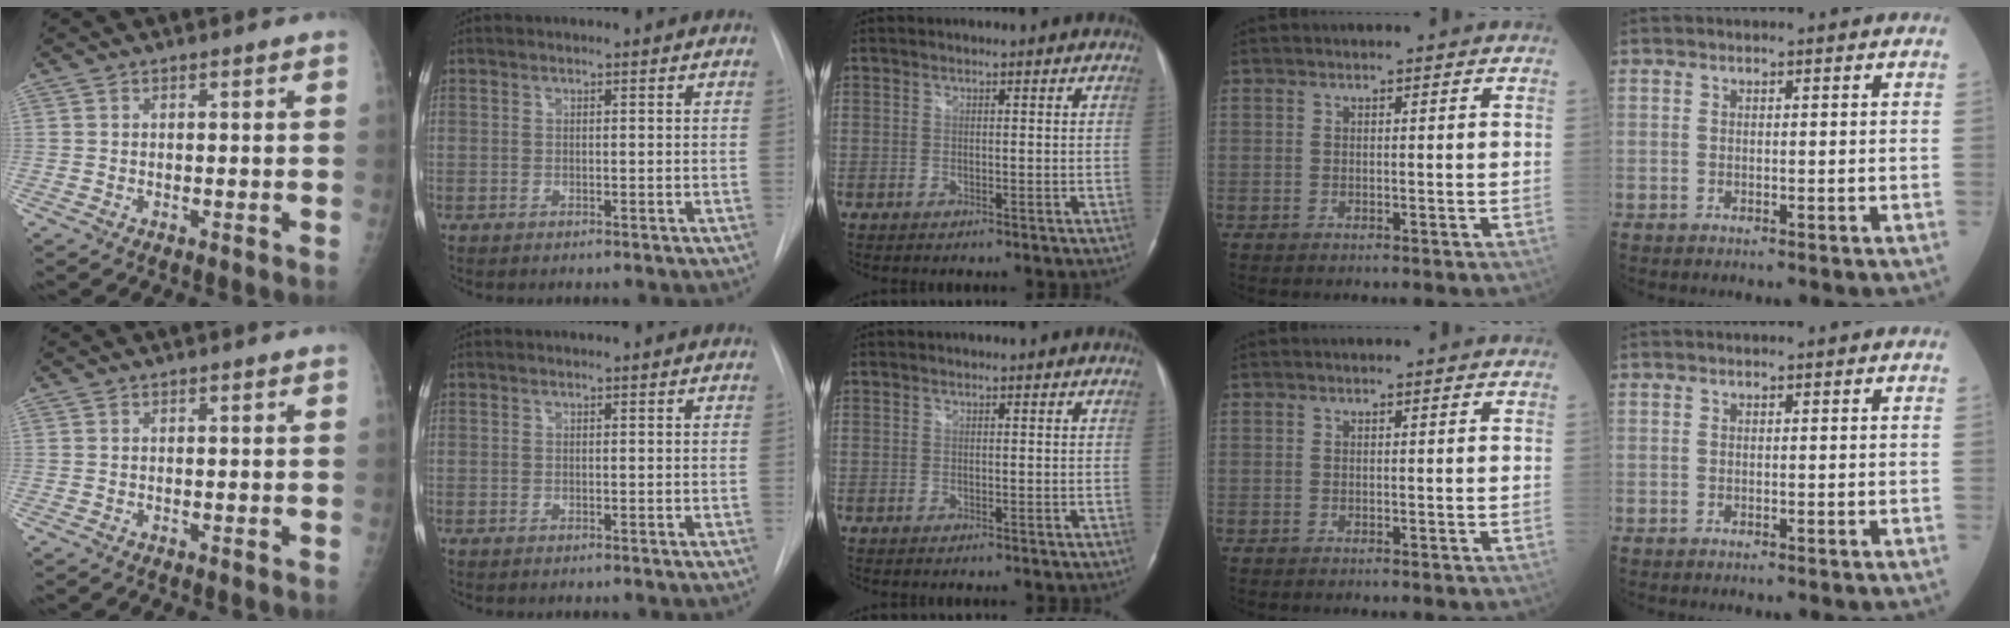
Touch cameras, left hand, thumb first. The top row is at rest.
{}